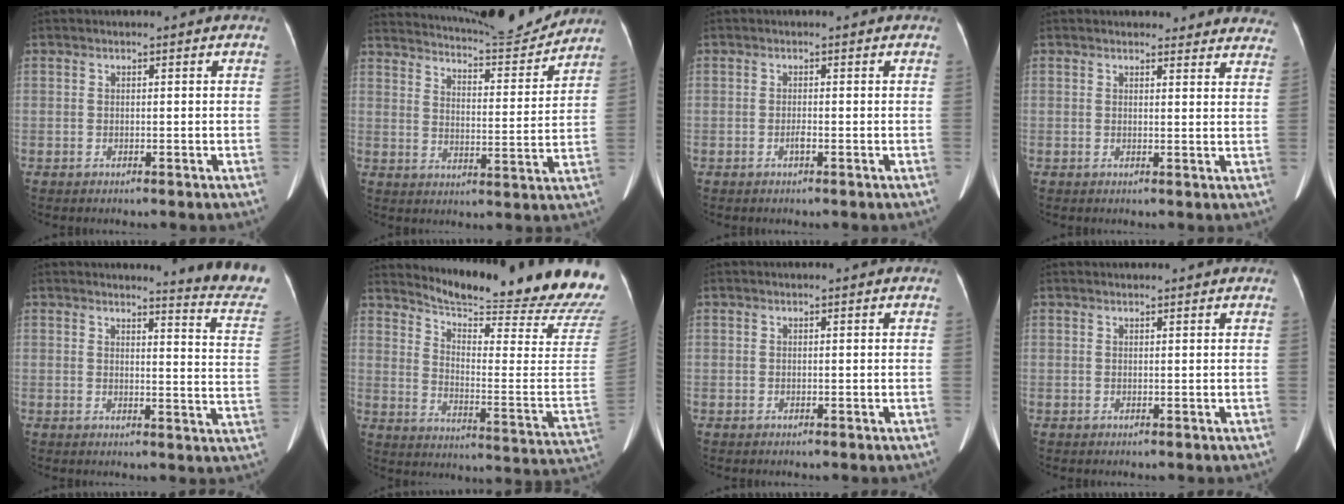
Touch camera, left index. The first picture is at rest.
{"total": 15.7, "force": [15.2, 0.4, 4.0], "torque": [-0.073, -0.033, 0.212]}
{"total": 0.6, "force": [-0.3, 0.0, 0.6], "torque": [-0.009, 0.000, -0.006]}
{"total": 12.2, "force": [11.6, 3.3, 1.9], "torque": [0.025, -0.015, 0.098]}
{"total": 11.2, "force": [11.0, -1.0, 1.8], "torque": [-0.009, -0.107, 0.099]}
{"total": 23.9, "force": [22.4, -1.1, 8.3], "torque": [-0.141, -0.134, 0.285]}
{"total": 0.0}
{"total": 2.7, "force": [2.6, 0.3, 0.7], "torque": [-0.011, 0.026, 0.032]}